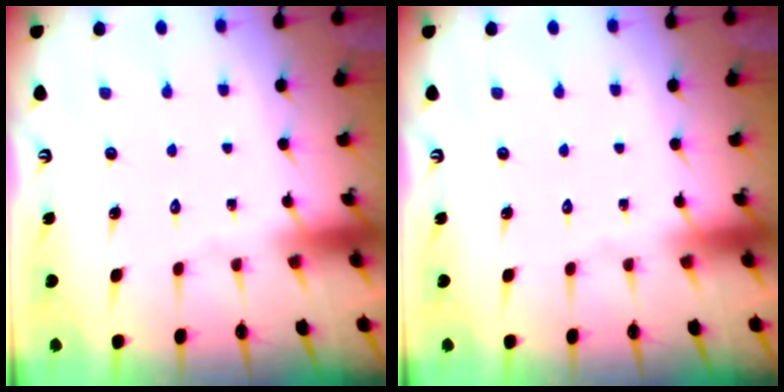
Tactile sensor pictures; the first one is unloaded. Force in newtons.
{"total": 0.0}